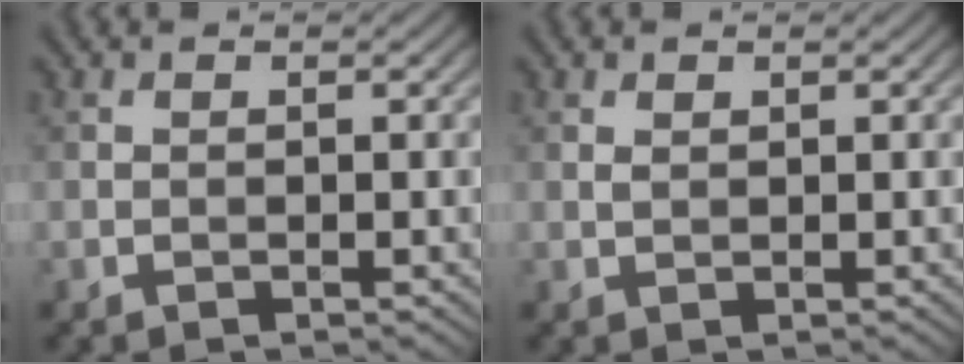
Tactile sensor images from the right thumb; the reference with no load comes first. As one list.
[{"total": 0.6, "force": [0.4, 0.4, 0.4], "torque": [-0.013, -0.001, 0.009]}]